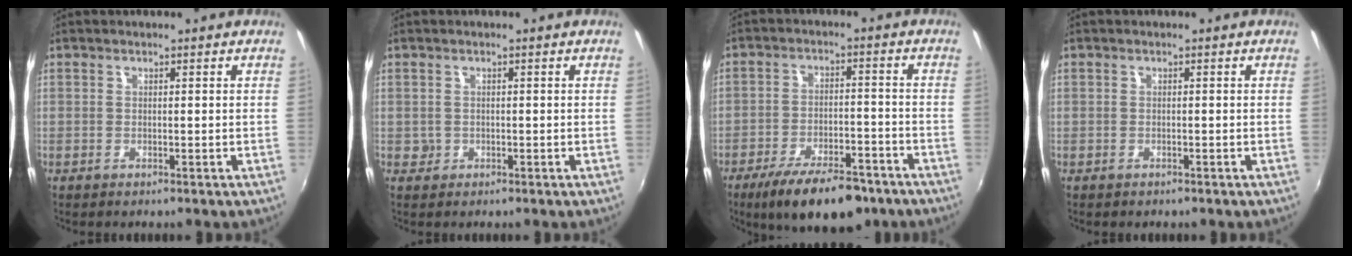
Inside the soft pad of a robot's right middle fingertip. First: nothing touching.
{"total": 1.4, "force": [-0.2, 1.3, 0.1], "torque": [-0.001, -0.003, -0.002]}
{"total": 14.9, "force": [-10.9, 5.1, 8.8], "torque": [-0.166, -0.020, -0.162]}
{"total": 0.9, "force": [-0.6, 0.7, 0.0], "torque": [-0.002, -0.002, -0.010]}